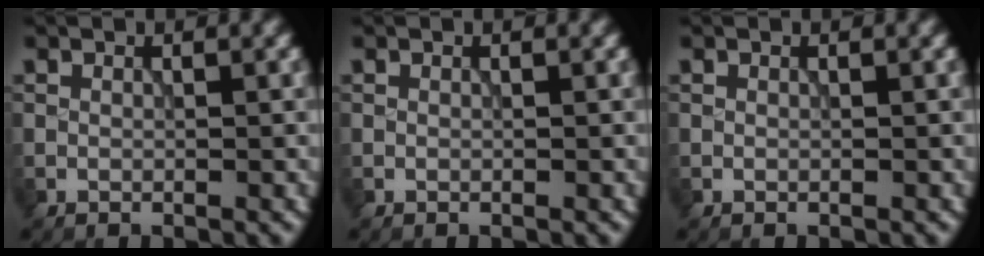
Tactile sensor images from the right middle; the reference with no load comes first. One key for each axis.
{"total": 0.0}
{"total": 0.0}